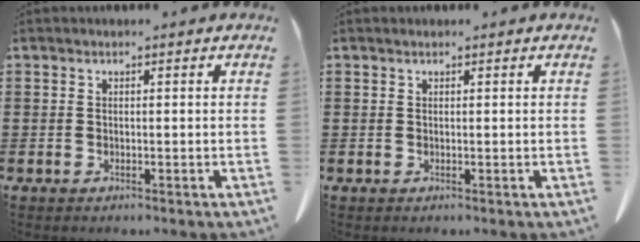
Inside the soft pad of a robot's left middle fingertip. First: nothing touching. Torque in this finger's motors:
{"motor_torque": [0.72, 0.45, 0.02, 0.01]}